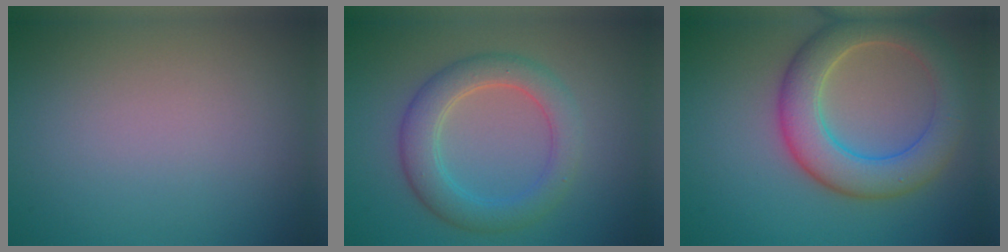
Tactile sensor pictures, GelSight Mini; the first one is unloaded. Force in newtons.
{"total": 4.6, "press": 4.6, "slide": 0.3}
{"total": 6.8, "press": 6.7, "slide": 0.3}